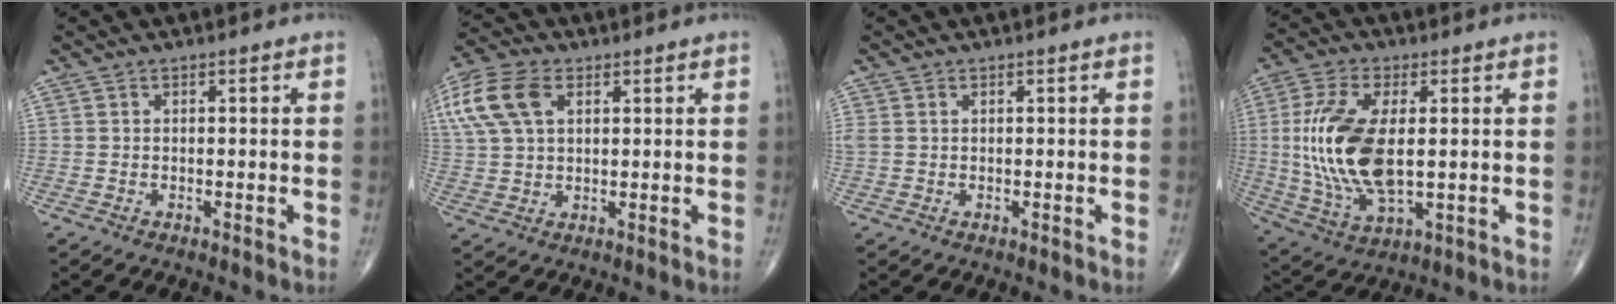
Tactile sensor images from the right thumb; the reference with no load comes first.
{"total": 15.7, "force": [5.9, 9.8, 10.7], "torque": [-0.264, 0.022, 0.111]}
{"total": 1.7, "force": [0.4, 1.3, 1.0], "torque": [-0.036, 0.012, 0.014]}
{"total": 17.6, "force": [0.8, 8.5, 15.5], "torque": [-0.329, -0.011, 0.023]}